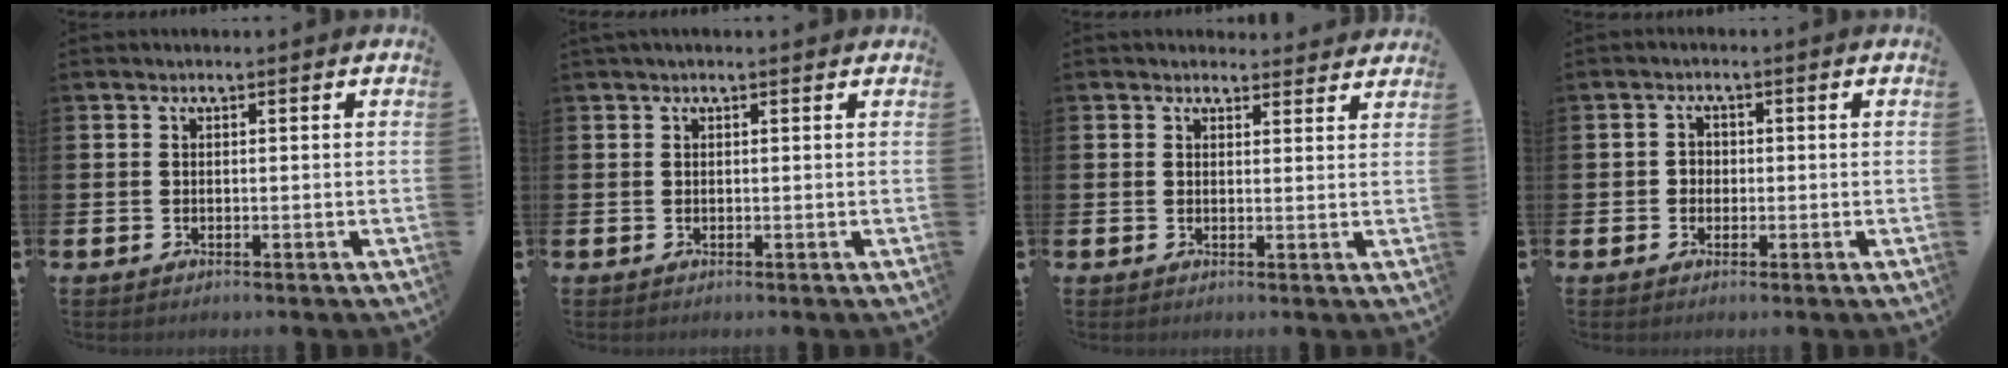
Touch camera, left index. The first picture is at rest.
{"total": 0.6, "force": [0.4, 0.0, 0.4], "torque": [-0.005, 0.001, 0.007]}
{"total": 2.3, "force": [2.2, 0.7, -0.1], "torque": [0.004, -0.011, 0.040]}
{"total": 1.7, "force": [-0.2, 1.6, 0.4], "torque": [0.002, 0.003, -0.011]}